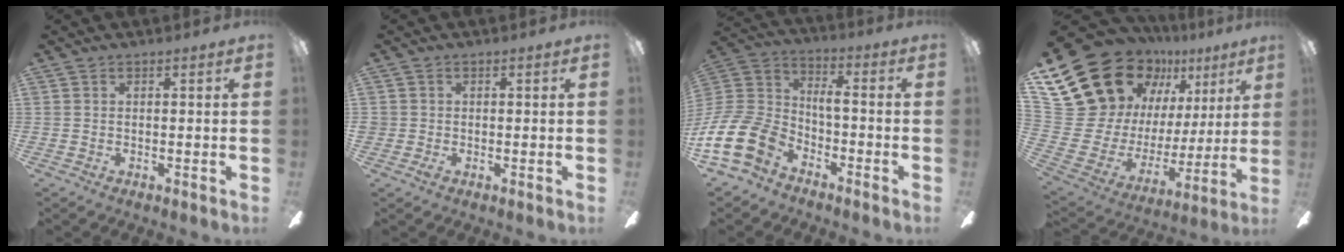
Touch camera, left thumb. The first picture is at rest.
{"total": 1.4, "force": [-0.2, 1.3, 0.6], "torque": [-0.012, 0.002, -0.003]}
{"total": 15.7, "force": [-8.2, 10.0, 9.0], "torque": [-0.206, 0.031, -0.147]}
{"total": 25.7, "force": [15.2, 17.2, 11.5], "torque": [-0.227, -0.109, 0.318]}